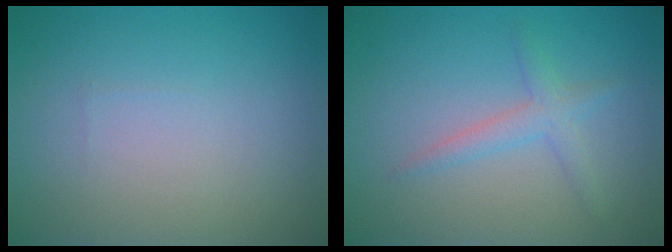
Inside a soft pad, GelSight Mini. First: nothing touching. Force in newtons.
{"total": 2.0, "press": 1.9, "slide": 0.2}